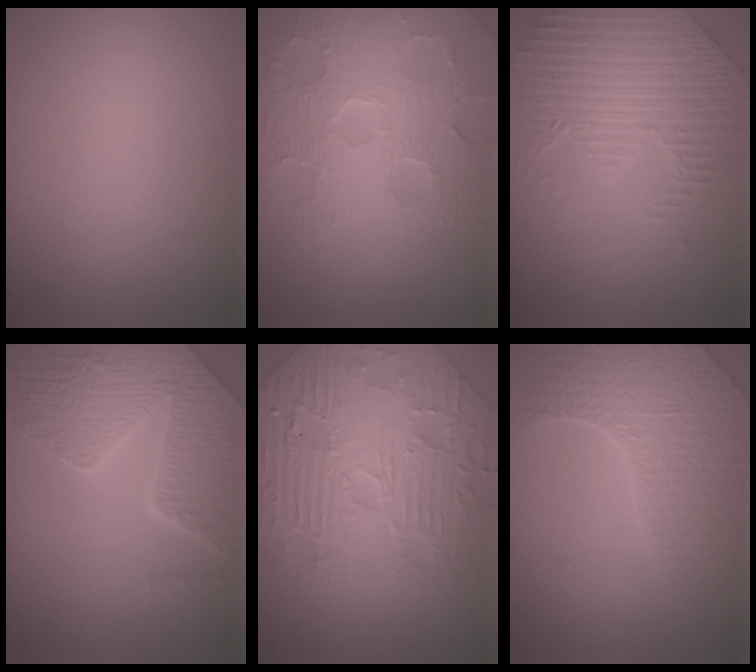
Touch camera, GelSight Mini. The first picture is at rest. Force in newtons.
{"total": 8.6, "press": 6.0, "slide": 6.1}
{"total": 4.4, "press": 3.6, "slide": 2.5}
{"total": 8.5, "press": 6.1, "slide": 5.8}
{"total": 8.2, "press": 6.6, "slide": 4.8}
{"total": 4.1, "press": 4.0, "slide": 0.8}